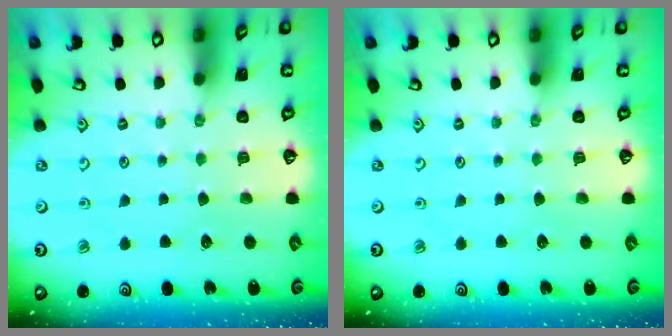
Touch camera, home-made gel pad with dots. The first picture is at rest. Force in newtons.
{"total": 0.0}